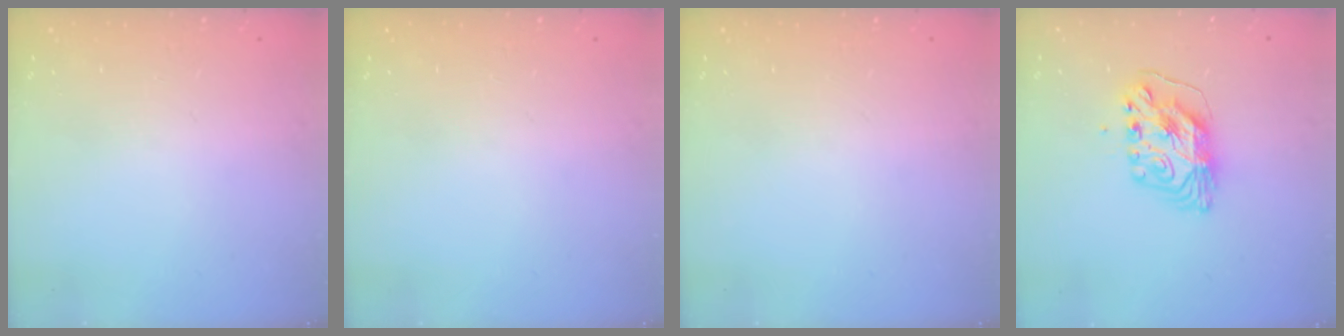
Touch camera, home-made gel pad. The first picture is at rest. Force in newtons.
{"total": 0.0}
{"total": 0.0}
{"total": 9.2, "press": 9.2, "slide": 0.9}